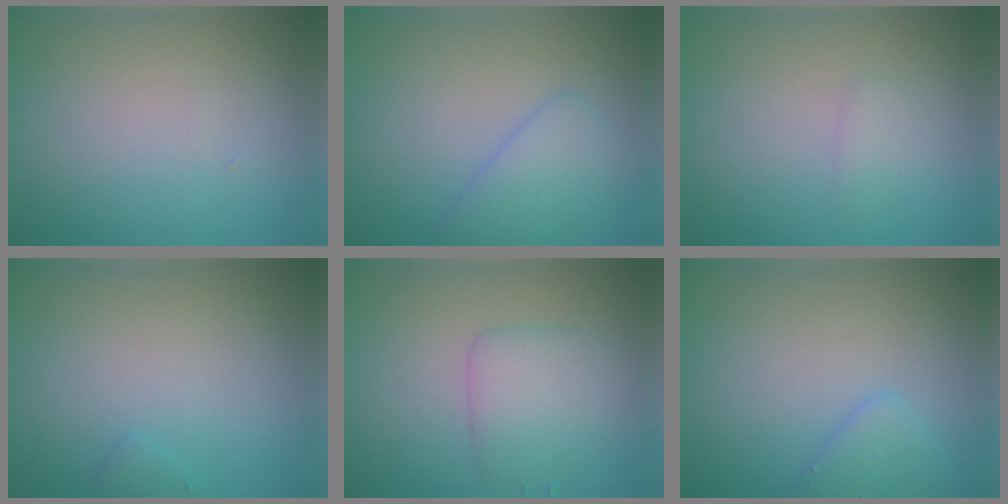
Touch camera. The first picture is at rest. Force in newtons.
{"total": 2.8, "press": 2.8, "slide": 0.1}
{"total": 0.9, "press": 0.9, "slide": 0.1}
{"total": 0.6, "press": 0.6, "slide": 0.1}
{"total": 3.2, "press": 3.2, "slide": 0.1}
{"total": 2.0, "press": 2.0, "slide": 0.0}